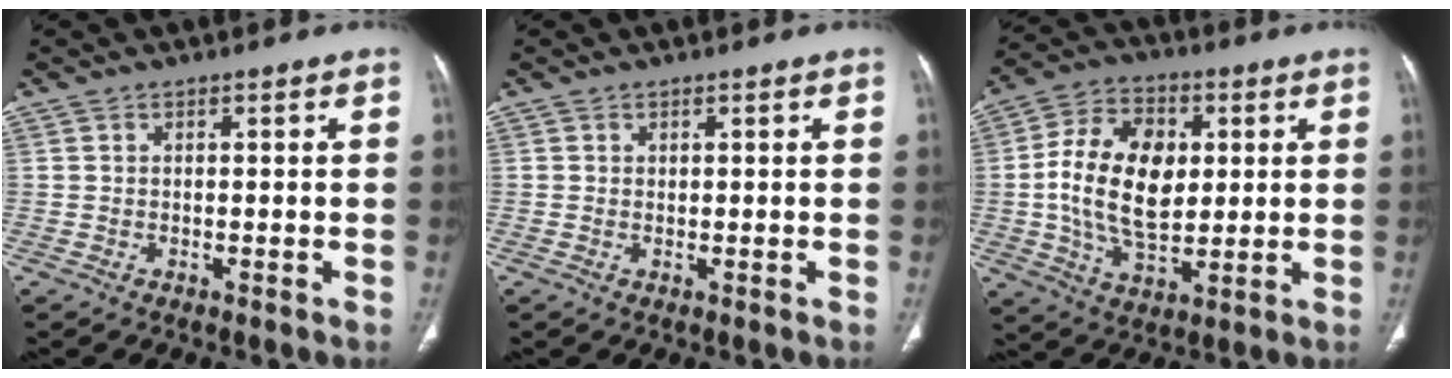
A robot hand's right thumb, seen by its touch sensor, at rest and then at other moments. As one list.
[{"total": 0.0}, {"total": 15.8, "force": [1.6, 9.9, 12.3], "torque": [-0.199, 0.003, 0.027]}]